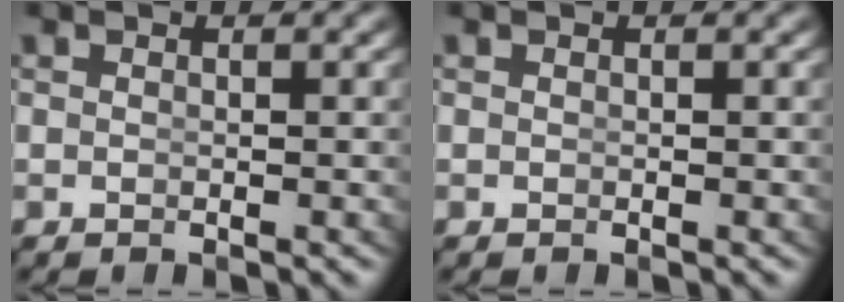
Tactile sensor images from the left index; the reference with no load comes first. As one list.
[{"total": 0.0}]